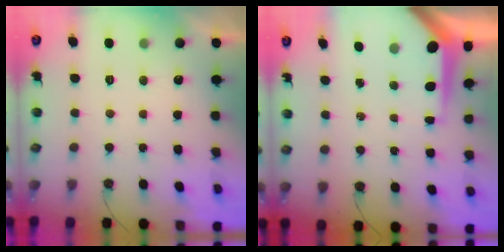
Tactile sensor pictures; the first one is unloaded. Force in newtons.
{"total": 7.8, "press": 7.8, "slide": 0.5}